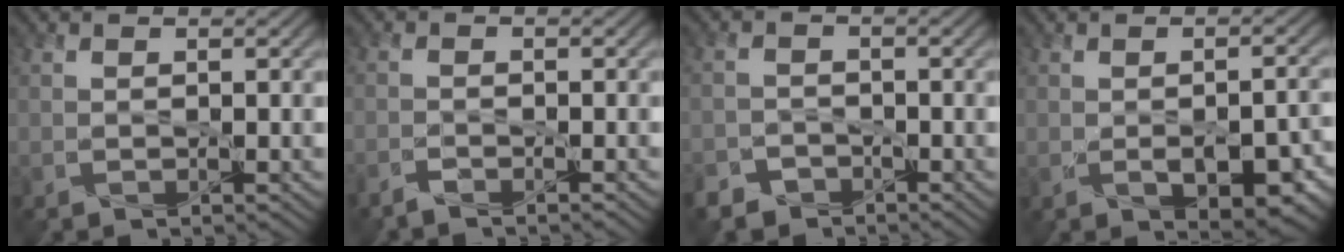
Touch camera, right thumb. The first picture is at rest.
{"total": 1.9, "force": [-1.7, 0.2, 0.7], "torque": [-0.016, -0.004, -0.039]}
{"total": 3.3, "force": [-2.7, 1.9, 0.5], "torque": [-0.008, 0.000, -0.055]}
{"total": 6.5, "force": [-2.0, 3.4, 5.1], "torque": [-0.078, -0.022, -0.015]}